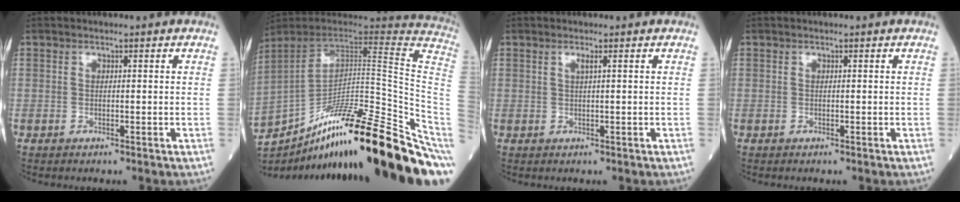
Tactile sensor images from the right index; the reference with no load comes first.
{"total": 31.2, "force": [-20.4, 3.2, 23.4], "torque": [-0.250, 0.002, -0.305]}
{"total": 0.8, "force": [0.4, -0.3, 0.7], "torque": [-0.021, -0.002, 0.013]}
{"total": 0.0}